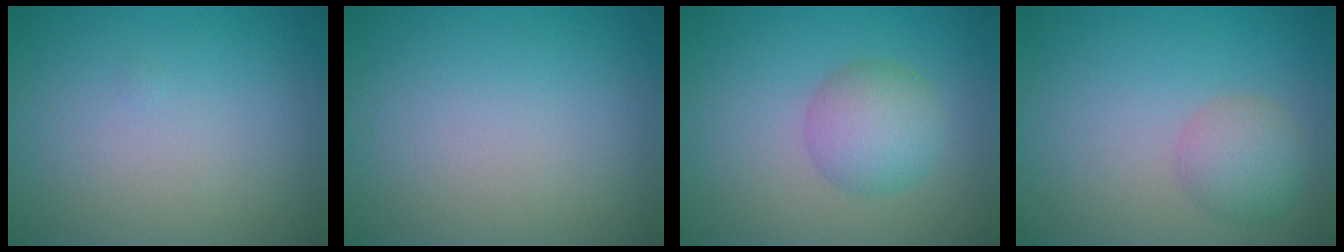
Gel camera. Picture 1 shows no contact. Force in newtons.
{"total": 0.0}
{"total": 3.7, "press": 3.7, "slide": 0.3}
{"total": 2.9, "press": 2.8, "slide": 0.3}